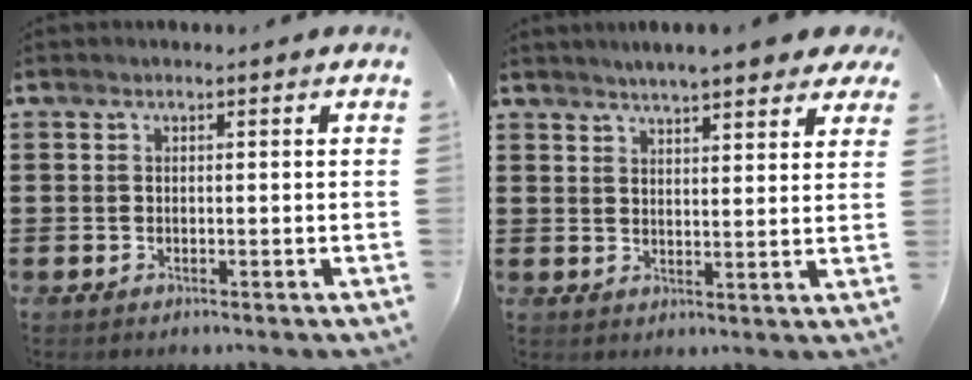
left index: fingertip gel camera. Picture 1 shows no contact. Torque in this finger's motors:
{"motor_torque": [2.14, 0.00, 0.48, 0.07]}